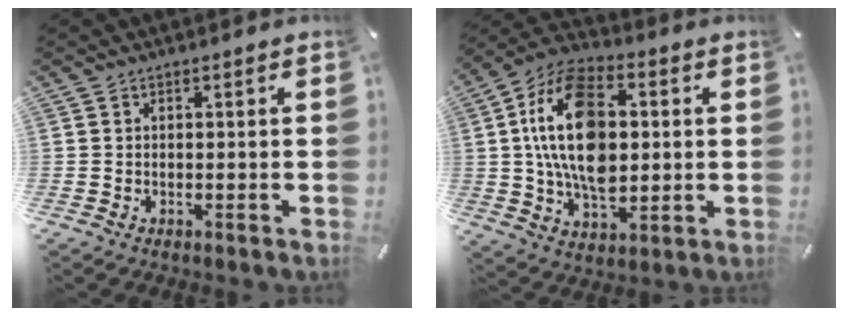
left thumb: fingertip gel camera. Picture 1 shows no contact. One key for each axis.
{"total": 19.5, "fx": 1.6, "fy": 12.4, "fz": 15.0, "tx": -0.306, "ty": 0.004, "tz": 0.022}